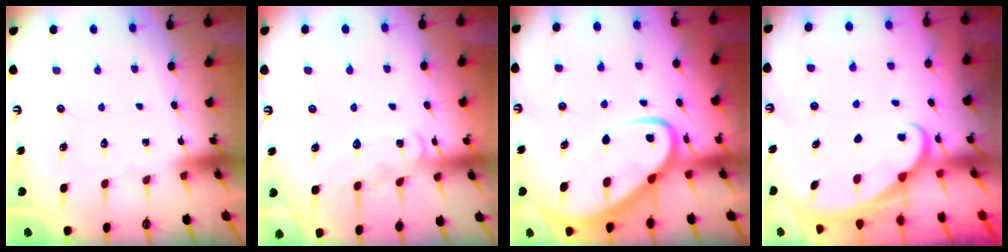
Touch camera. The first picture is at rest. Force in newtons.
{"total": 10.0, "press": 10.0, "slide": 0.7}
{"total": 7.2, "press": 7.2, "slide": 0.8}
{"total": 1.6, "press": 1.6, "slide": 0.1}